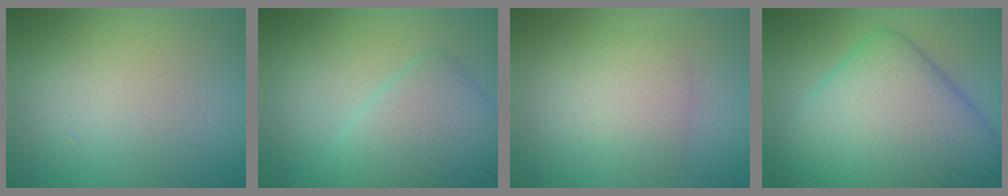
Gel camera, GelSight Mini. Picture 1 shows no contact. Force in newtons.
{"total": 4.1, "press": 4.1, "slide": 0.1}
{"total": 2.3, "press": 2.3, "slide": 0.1}
{"total": 11.2, "press": 11.2, "slide": 0.4}